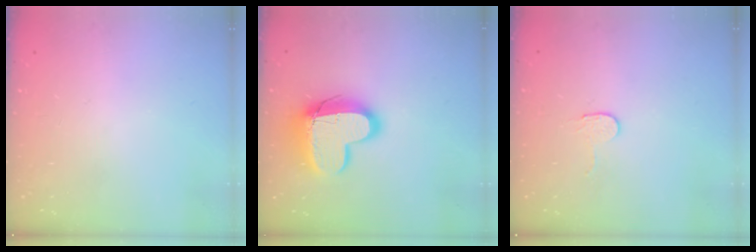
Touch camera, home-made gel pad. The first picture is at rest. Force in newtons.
{"total": 15.2, "press": 15.2, "slide": 1.4}
{"total": 2.7, "press": 2.7, "slide": 0.2}